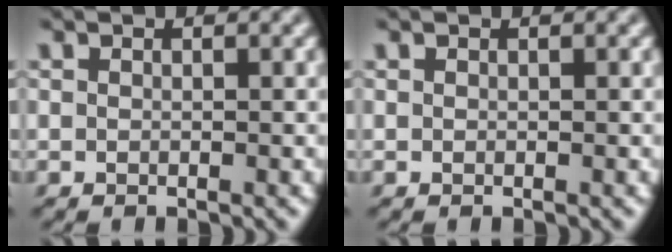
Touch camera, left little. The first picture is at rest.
{"total": 0.0}